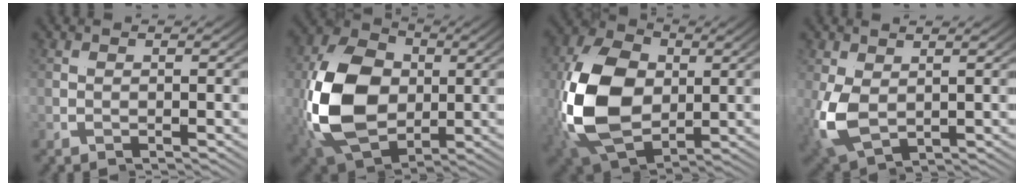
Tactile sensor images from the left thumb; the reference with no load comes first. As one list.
[{"total": 17.5, "force": [-0.6, 11.6, 13.1], "torque": [-0.289, -0.041, 0.006]}, {"total": 15.4, "force": [-1.1, 10.2, 11.5], "torque": [-0.262, -0.040, -0.004]}, {"total": 5.7, "force": [-0.7, 4.1, 3.9], "torque": [-0.108, -0.031, 0.004]}]